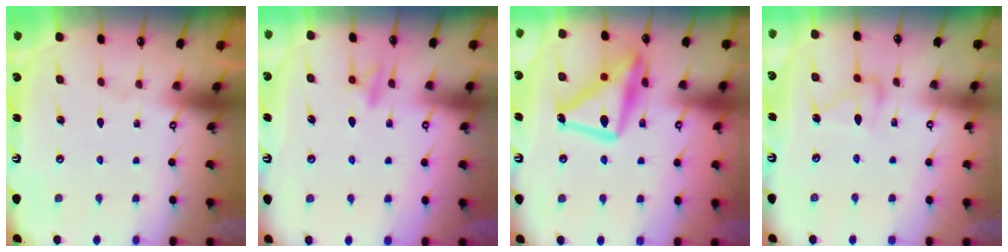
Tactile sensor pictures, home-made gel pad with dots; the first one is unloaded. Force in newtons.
{"total": 10.5, "press": 10.3, "slide": 1.7}
{"total": 19.6, "press": 19.6, "slide": 1.5}
{"total": 7.6, "press": 7.5, "slide": 0.5}